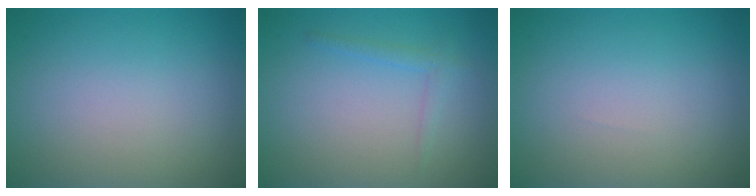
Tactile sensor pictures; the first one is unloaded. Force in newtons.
{"total": 1.2, "press": 1.2, "slide": 0.1}
{"total": 0.0}